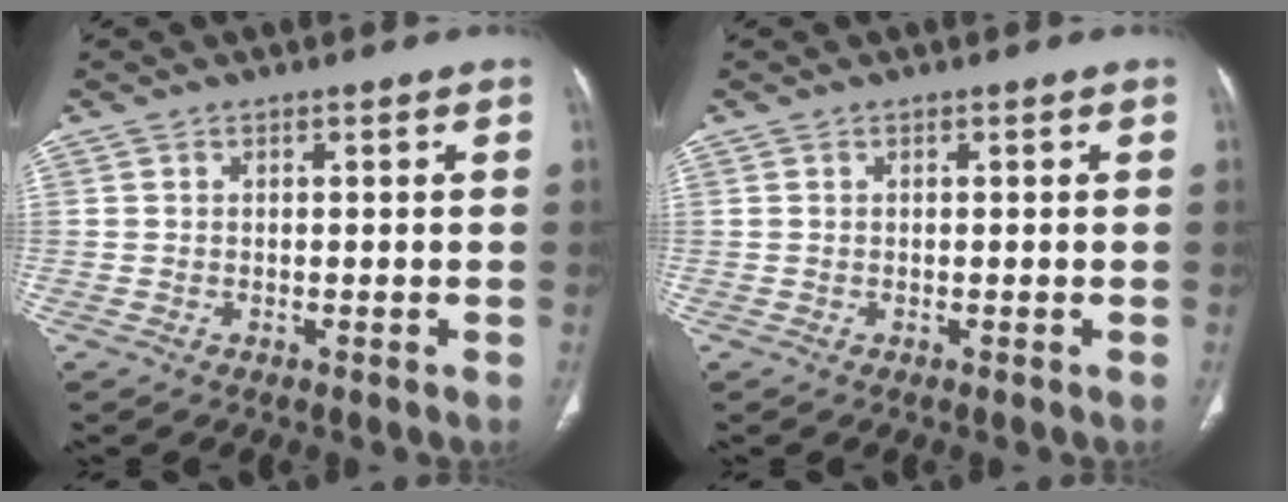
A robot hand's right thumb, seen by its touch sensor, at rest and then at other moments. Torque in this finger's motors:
{"motor_torque": [1.95, 1.80, 0.16, 0.02, 0.03]}